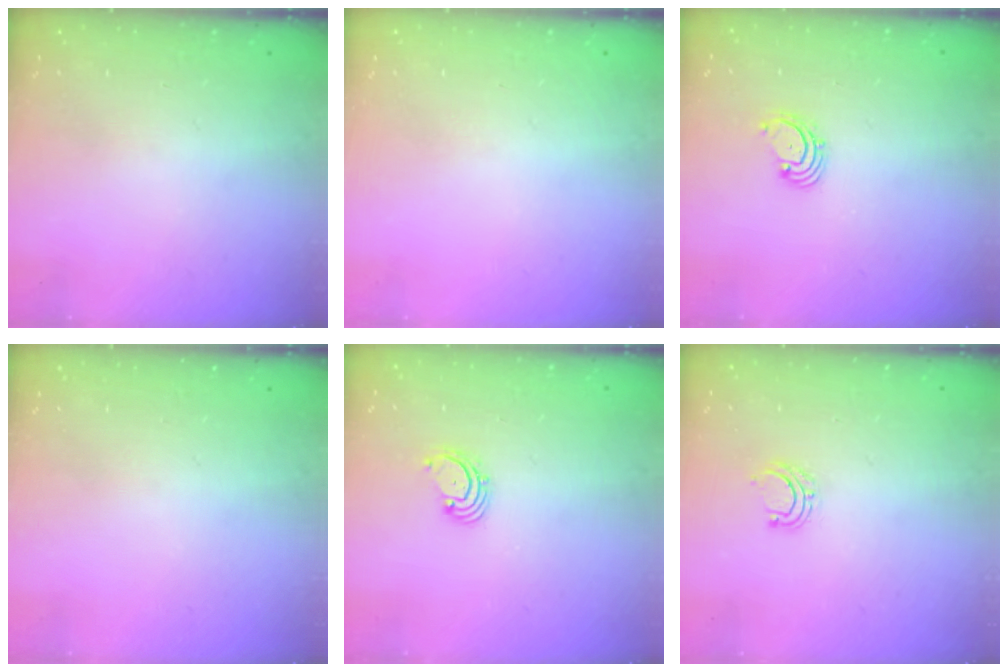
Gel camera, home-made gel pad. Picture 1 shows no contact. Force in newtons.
{"total": 0.0}
{"total": 1.9, "press": 1.8, "slide": 0.2}
{"total": 0.0}
{"total": 1.9, "press": 1.8, "slide": 0.2}
{"total": 4.1, "press": 4.0, "slide": 0.6}